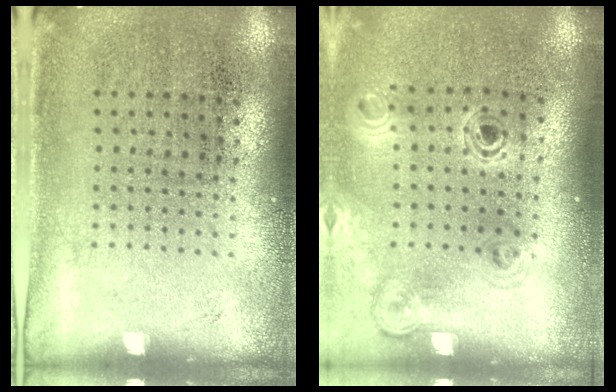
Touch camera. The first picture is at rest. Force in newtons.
{"total": 1.1, "press": 1.1, "slide": 0.1}